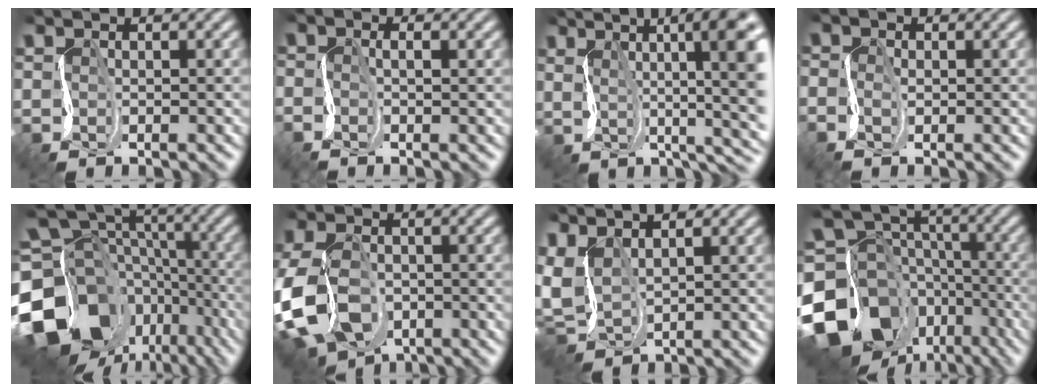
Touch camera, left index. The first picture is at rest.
{"total": 1.1, "force": [-1.0, -0.1, 0.5], "torque": [-0.009, 0.001, -0.020]}
{"total": 11.3, "force": [2.4, 3.1, 10.7], "torque": [-0.153, 0.014, 0.046]}
{"total": 1.4, "force": [-1.2, 0.5, 0.4], "torque": [-0.015, -0.006, -0.023]}
{"total": 18.0, "force": [-9.3, 12.8, 8.7], "torque": [-0.202, -0.012, -0.139]}
{"total": 9.2, "force": [-5.2, 5.7, 5.1], "torque": [-0.138, -0.037, -0.095]}
{"total": 4.8, "force": [1.0, 2.9, 3.7], "torque": [-0.102, 0.008, 0.019]}
{"total": 18.2, "force": [-9.9, 13.5, 7.1], "torque": [-0.175, -0.031, -0.154]}